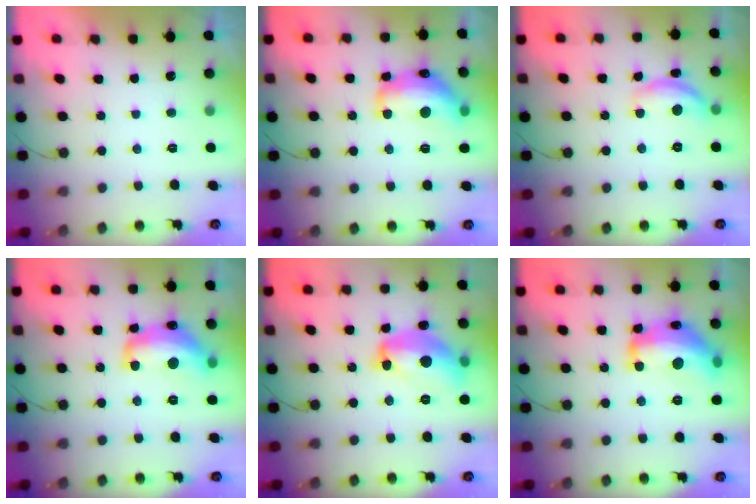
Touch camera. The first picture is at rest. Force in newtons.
{"total": 16.5, "press": 16.5, "slide": 0.7}
{"total": 10.4, "press": 10.4, "slide": 0.6}
{"total": 15.2, "press": 15.2, "slide": 1.1}
{"total": 15.9, "press": 15.8, "slide": 1.2}
{"total": 19.5, "press": 19.5, "slide": 1.0}